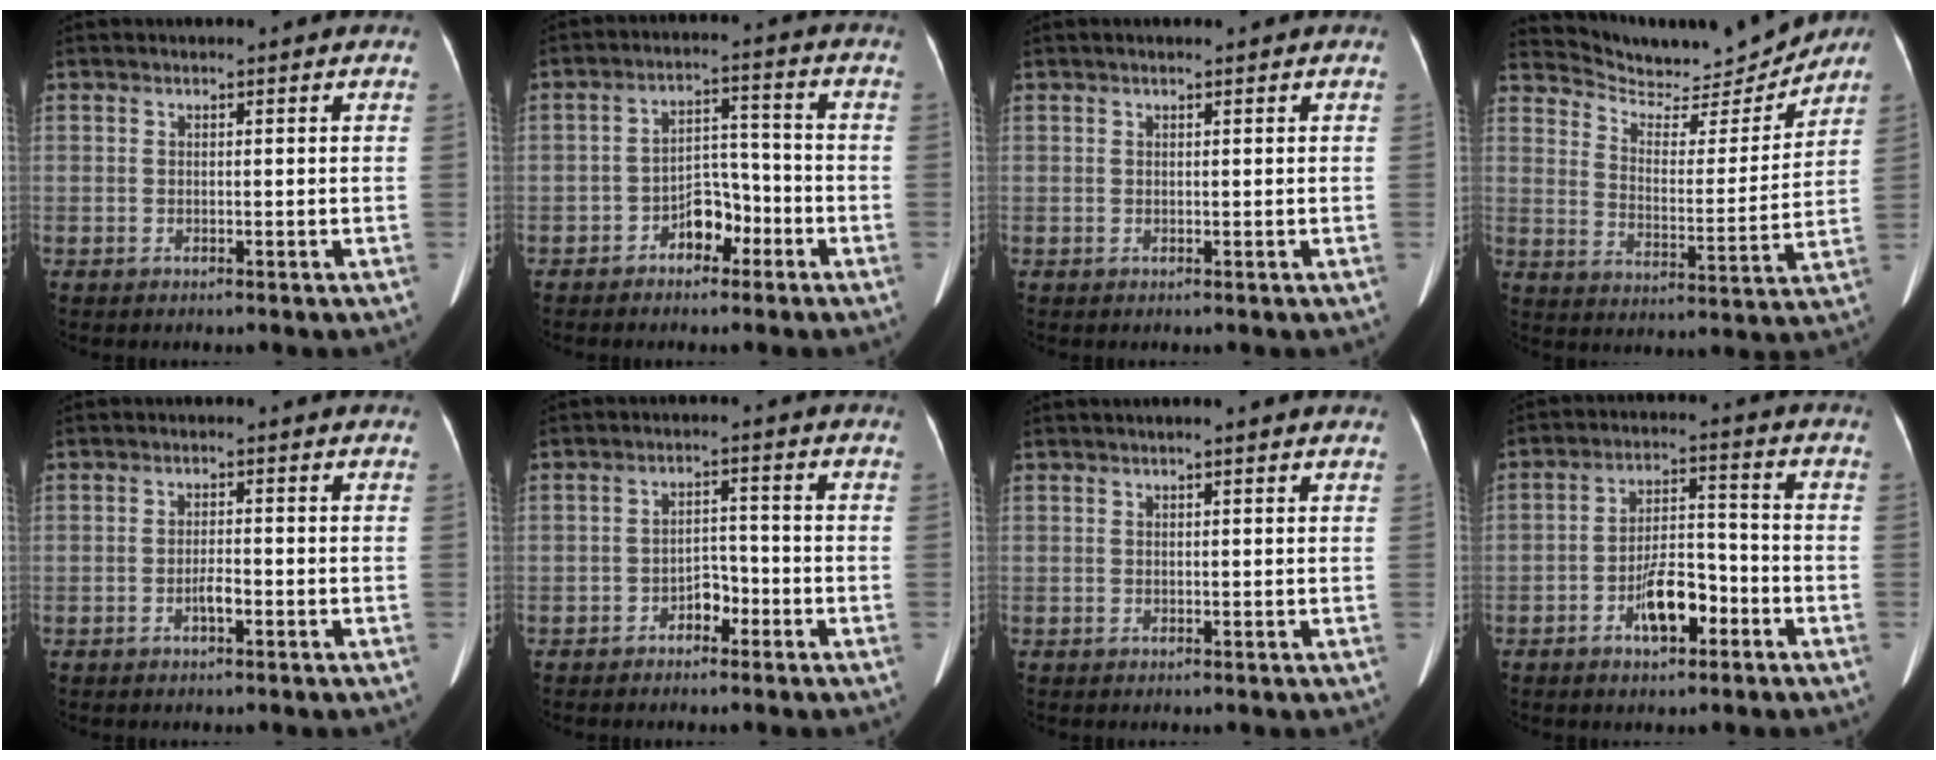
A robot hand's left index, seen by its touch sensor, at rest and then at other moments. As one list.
[{"total": 5.6, "force": [-3.2, 3.1, 3.5], "torque": [-0.056, 0.022, -0.055]}, {"total": 0.6, "force": [0.4, 0.0, 0.4], "torque": [-0.007, 0.006, 0.009]}, {"total": 13.5, "force": [13.0, 3.1, 1.7], "torque": [-0.031, -0.009, 0.195]}, {"total": 1.8, "force": [-0.9, 0.4, 1.5], "torque": [-0.026, 0.002, -0.015]}, {"total": 3.2, "force": [-2.0, 1.8, 1.8], "torque": [-0.027, 0.009, -0.034]}, {"total": 1.9, "force": [1.4, -0.1, 1.2], "torque": [-0.018, 0.016, 0.021]}, {"total": 7.5, "force": [-3.7, 3.0, 5.8], "torque": [-0.109, 0.014, -0.060]}]